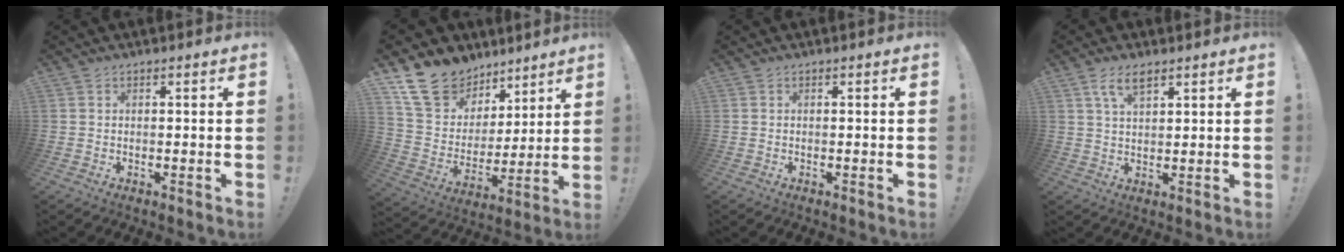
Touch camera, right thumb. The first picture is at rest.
{"total": 16.6, "force": [10.9, 11.3, 5.5], "torque": [-0.096, -0.063, 0.217]}
{"total": 0.0}
{"total": 6.2, "force": [3.5, 2.7, 4.2], "torque": [-0.082, -0.004, 0.065]}